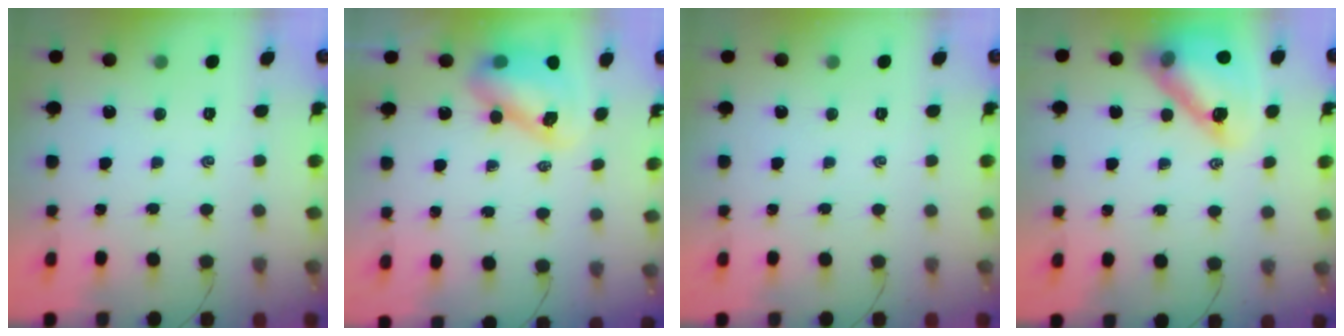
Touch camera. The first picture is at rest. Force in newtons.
{"total": 9.1, "press": 8.7, "slide": 2.6}
{"total": 0.0}
{"total": 17.3, "press": 16.7, "slide": 4.6}